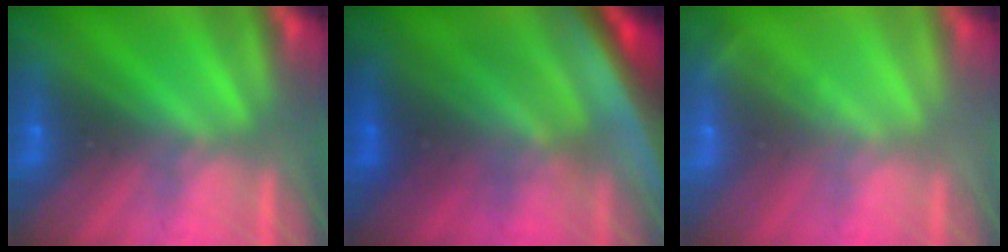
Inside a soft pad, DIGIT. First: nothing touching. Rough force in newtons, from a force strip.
{"total": 7.3}
{"total": 1.8}